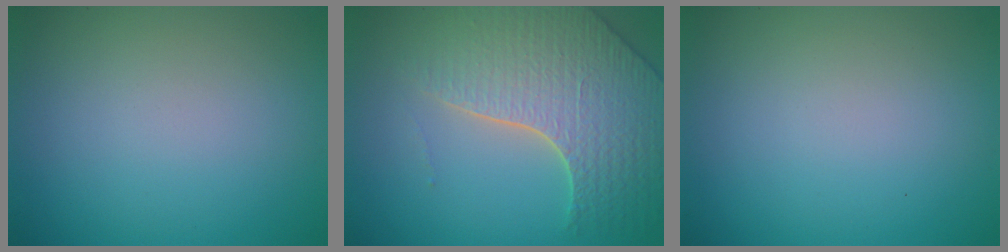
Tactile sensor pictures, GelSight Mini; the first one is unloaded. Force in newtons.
{"total": 6.2, "press": 5.2, "slide": 3.4}
{"total": 0.0}